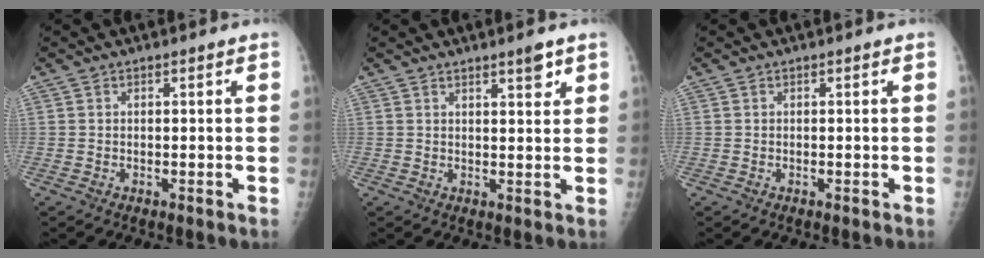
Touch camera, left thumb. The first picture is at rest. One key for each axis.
{"total": 3.1, "fx": 2.2, "fy": 0.6, "fz": 2.1, "tx": -0.024, "ty": -0.015, "tz": 0.031}
{"total": 0.0}